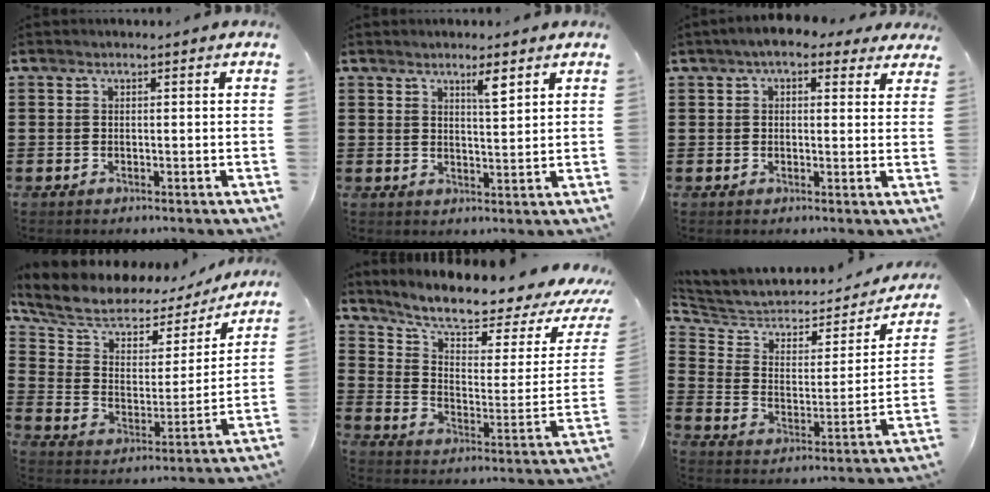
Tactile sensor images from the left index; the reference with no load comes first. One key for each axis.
{"total": 3.3, "fx": 2.3, "fy": 0.5, "fz": 2.4, "tx": -0.036, "ty": -0.005, "tz": 0.035}
{"total": 4.6, "fx": 3.3, "fy": 1.6, "fz": 2.7, "tx": -0.056, "ty": 0.001, "tz": 0.057}
{"total": 7.3, "fx": 5.5, "fy": 3.7, "fz": 3.1, "tx": -0.094, "ty": -0.033, "tz": 0.093}
{"total": 7.3, "fx": 6.2, "fy": 0.8, "fz": 3.7, "tx": -0.087, "ty": -0.054, "tz": 0.102}
{"total": 4.9, "fx": 4.2, "fy": 2.3, "fz": 1.4, "tx": -0.059, "ty": -0.030, "tz": 0.065}